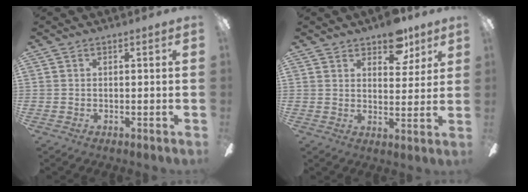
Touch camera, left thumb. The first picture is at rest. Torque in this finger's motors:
{"motor_torque": [1.00, 0.63, 0.61, -0.65, 0.02]}